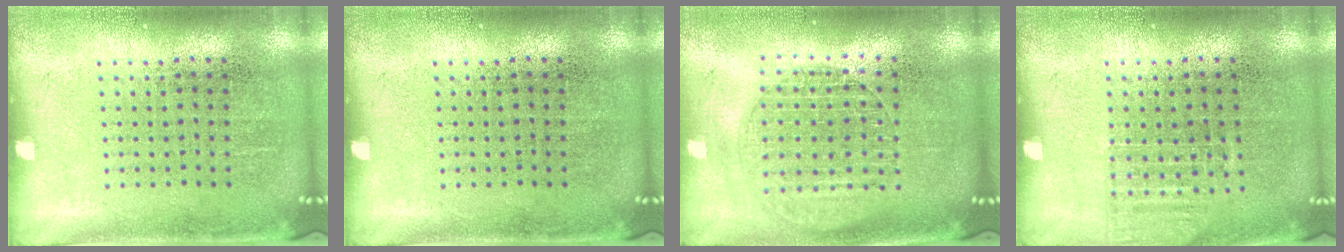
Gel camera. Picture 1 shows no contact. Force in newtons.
{"total": 0.0}
{"total": 1.6, "press": 1.4, "slide": 0.8}
{"total": 0.9, "press": 0.8, "slide": 0.3}